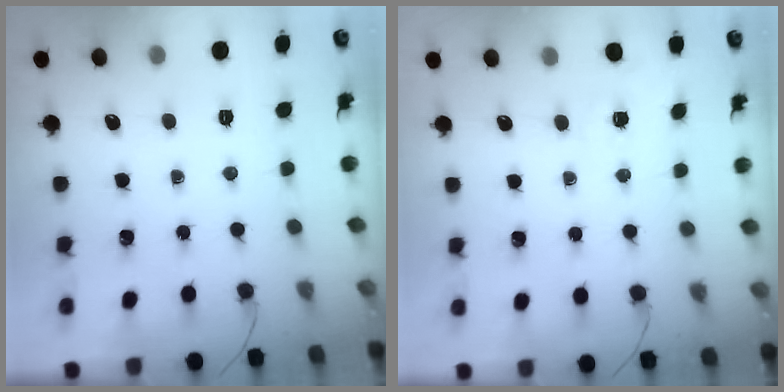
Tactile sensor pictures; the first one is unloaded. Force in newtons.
{"total": 1.7, "press": 0.9, "slide": 1.4}